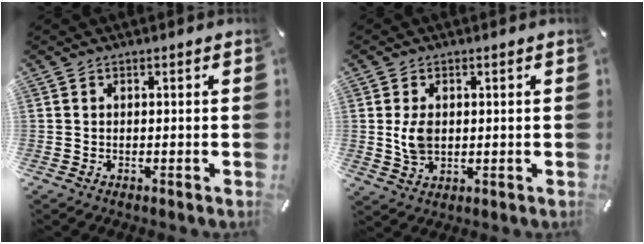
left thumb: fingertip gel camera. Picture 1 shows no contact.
{"total": 5.7, "force": [0.7, 3.9, 4.1], "torque": [-0.092, -0.005, 0.007]}